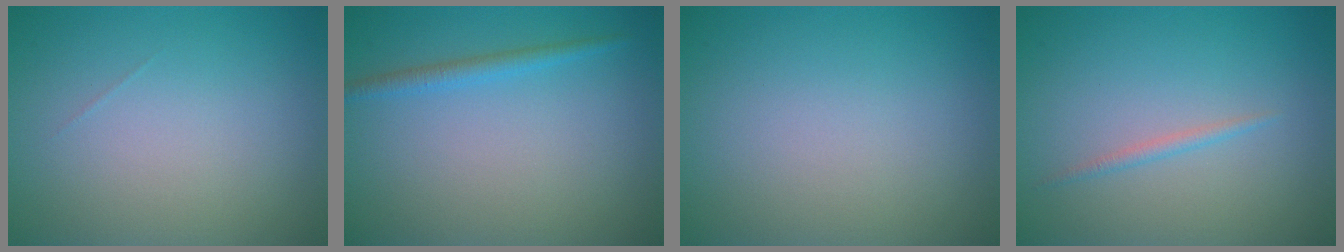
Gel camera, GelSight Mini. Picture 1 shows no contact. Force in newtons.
{"total": 1.5, "press": 1.5, "slide": 0.1}
{"total": 0.0}
{"total": 0.8, "press": 0.8, "slide": 0.0}